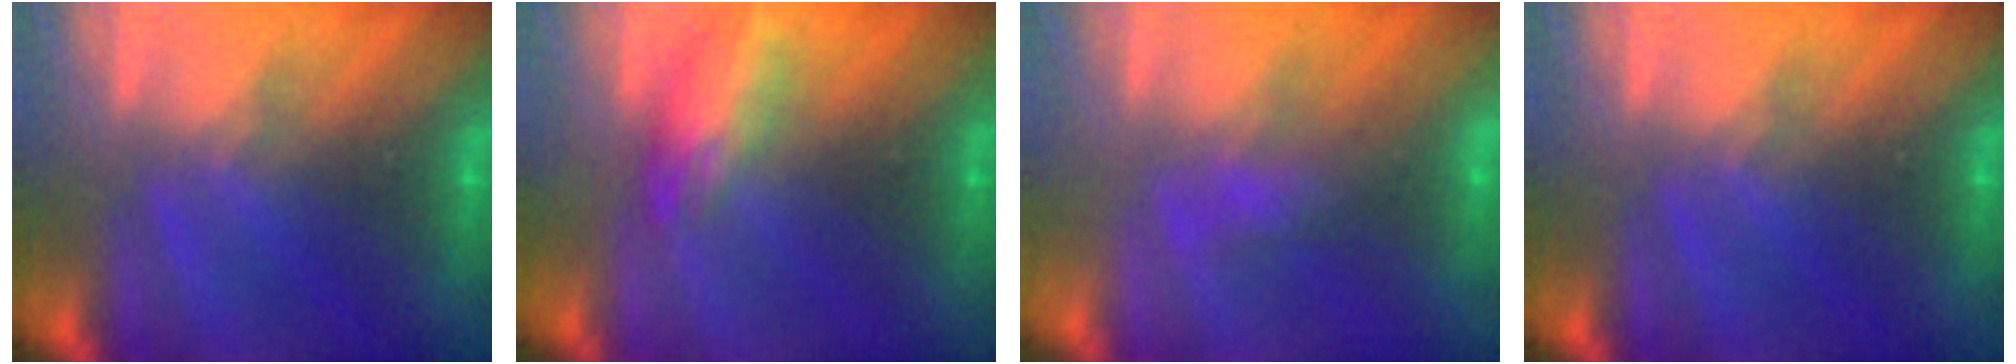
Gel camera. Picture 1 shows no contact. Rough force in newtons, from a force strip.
{"total": 2.4}
{"total": 2.7}
{"total": 0.0}